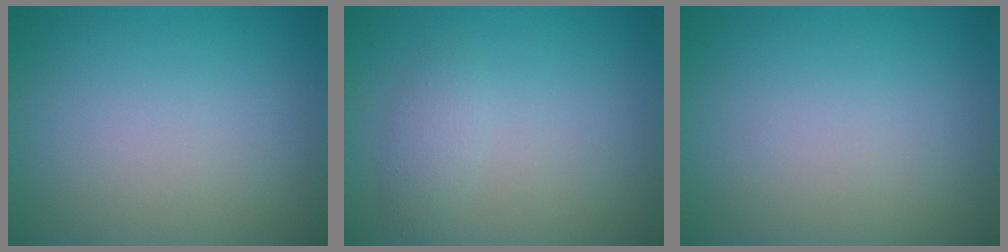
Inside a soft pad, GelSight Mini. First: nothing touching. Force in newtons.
{"total": 1.5, "press": 1.5, "slide": 0.1}
{"total": 0.0}